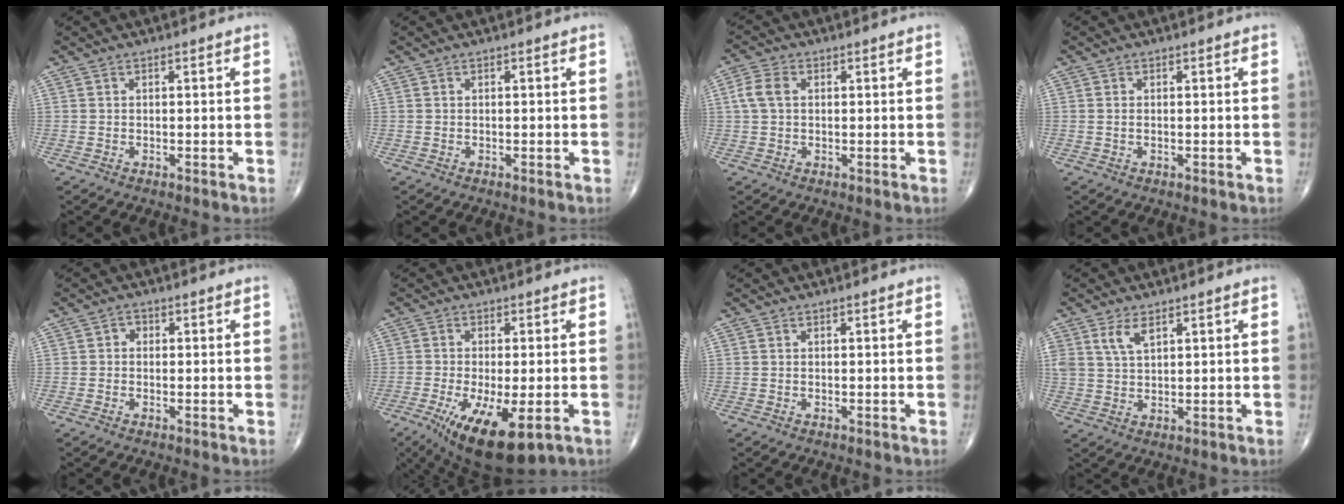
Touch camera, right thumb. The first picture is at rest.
{"total": 0.0}
{"total": 4.2, "force": [0.7, 2.8, 3.0], "torque": [-0.074, 0.012, 0.011]}
{"total": 0.7, "force": [0.0, 0.3, 0.6], "torque": [-0.015, 0.001, 0.002]}
{"total": 1.4, "force": [0.0, 1.2, 0.6], "torque": [0.002, 0.005, -0.007]}
{"total": 13.7, "force": [-5.8, 4.7, 11.6], "torque": [-0.207, -0.021, -0.082]}
{"total": 0.0}
{"total": 4.2, "force": [2.3, 2.0, 2.8], "torque": [-0.052, -0.009, 0.050]}